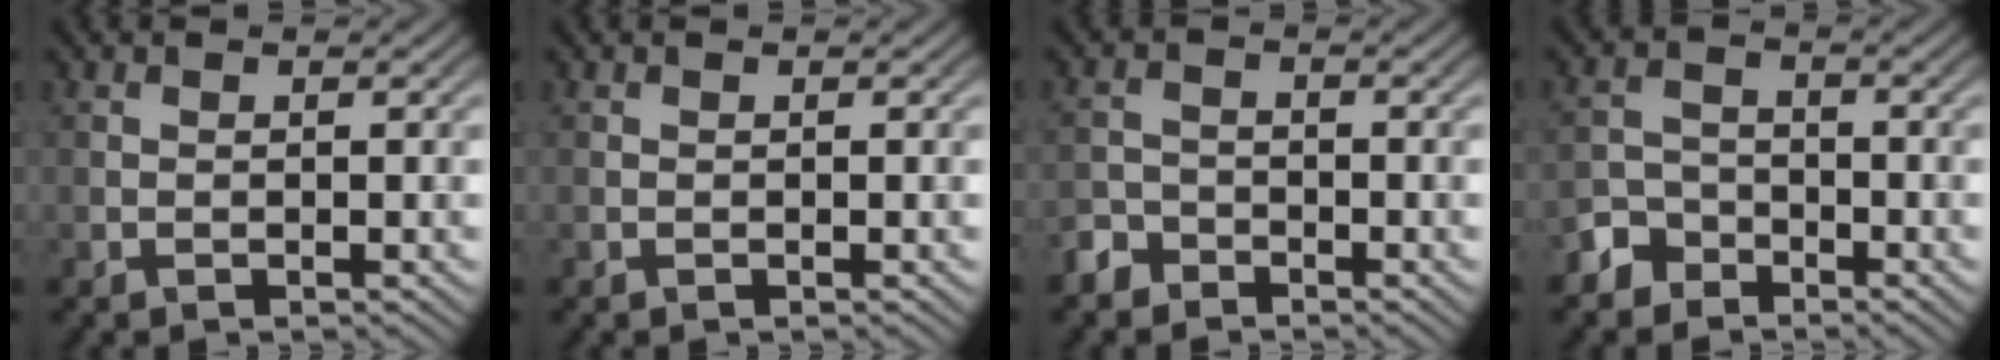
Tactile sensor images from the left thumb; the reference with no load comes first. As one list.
[{"total": 0.0}, {"total": 2.6, "force": [-2.1, 1.5, 0.4], "torque": [-0.007, 0.001, -0.052]}, {"total": 3.6, "force": [-2.7, 2.2, 0.6], "torque": [-0.011, 0.004, -0.064]}]